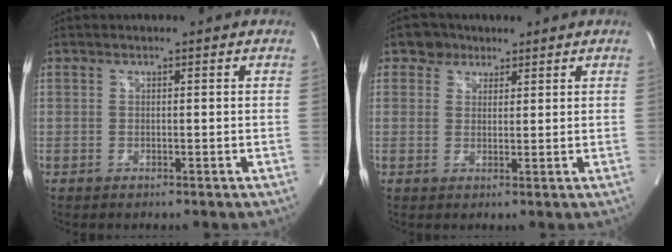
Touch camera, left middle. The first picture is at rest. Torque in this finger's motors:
{"motor_torque": [-0.07, 0.14, -0.10, -0.01]}